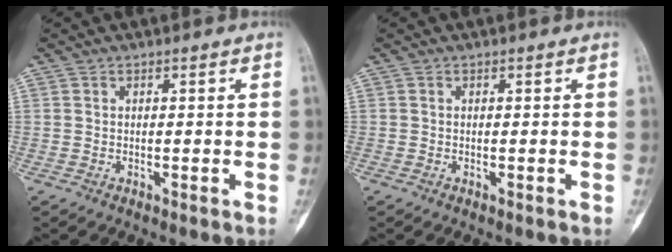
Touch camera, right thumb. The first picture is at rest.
{"total": 0.0}